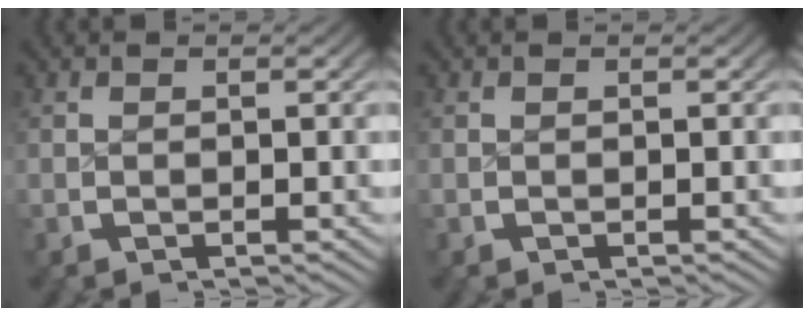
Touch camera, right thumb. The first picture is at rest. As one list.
[{"total": 0.0}]